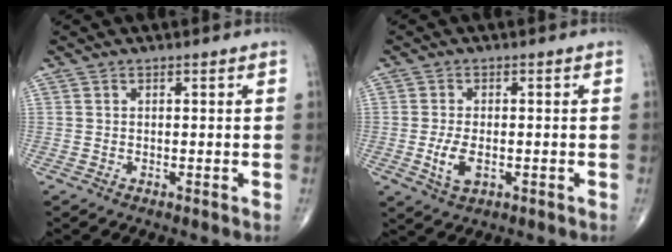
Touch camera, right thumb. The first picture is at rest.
{"total": 4.8, "force": [-1.1, 2.5, 3.9], "torque": [-0.080, -0.004, -0.017]}